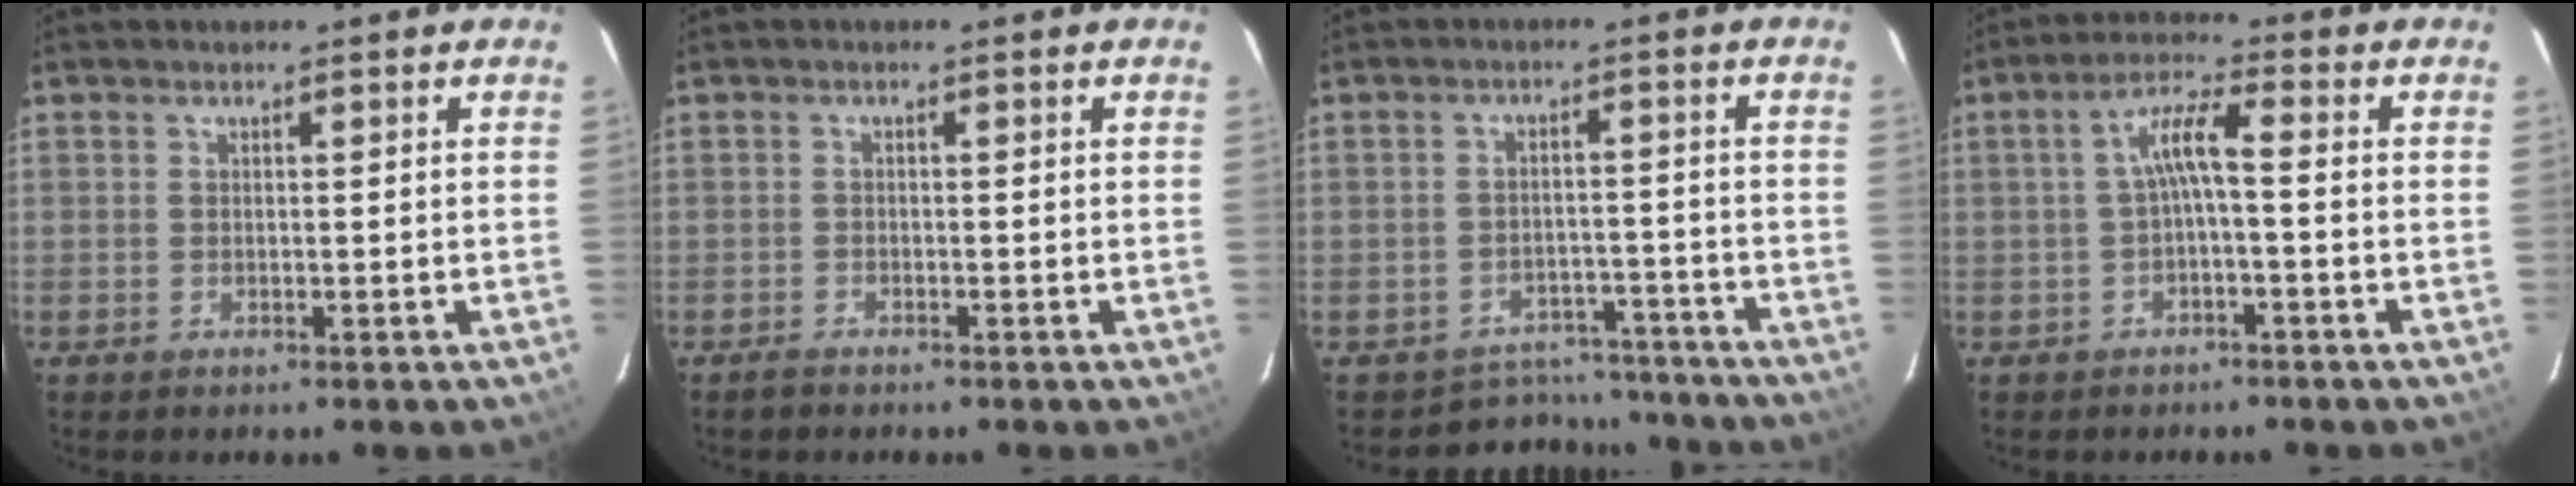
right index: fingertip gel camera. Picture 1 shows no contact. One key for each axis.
{"total": 1.3, "fx": -1.2, "fy": 0.4, "fz": 0.2, "tx": -0.010, "ty": 0.000, "tz": -0.022}
{"total": 9.1, "fx": -8.1, "fy": 4.2, "fz": 0.0, "tx": -0.001, "ty": 0.037, "tz": -0.101}
{"total": 5.0, "fx": -1.0, "fy": 0.6, "fz": 4.9, "tx": -0.103, "ty": 0.014, "tz": -0.017}